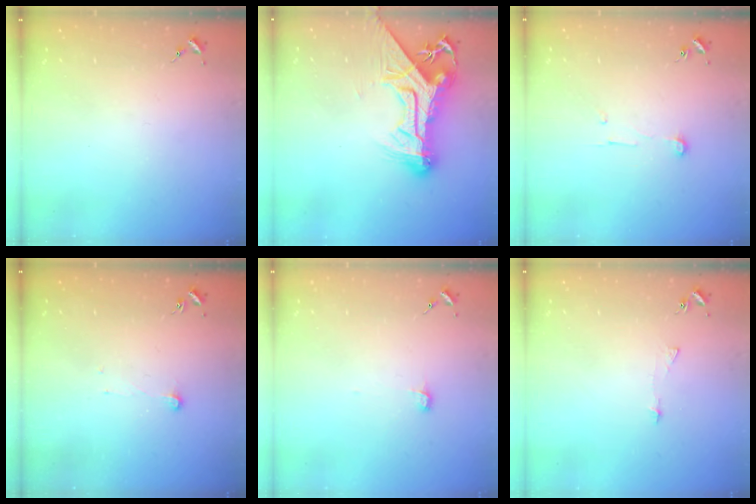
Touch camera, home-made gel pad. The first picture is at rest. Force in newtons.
{"total": 19.4, "press": 19.4, "slide": 1.4}
{"total": 5.0, "press": 5.0, "slide": 0.5}
{"total": 3.7, "press": 3.7, "slide": 0.4}
{"total": 4.1, "press": 4.0, "slide": 0.4}
{"total": 3.3, "press": 3.3, "slide": 0.3}